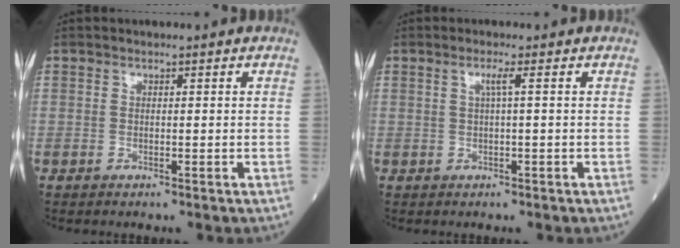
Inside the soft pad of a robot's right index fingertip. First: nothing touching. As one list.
[{"total": 1.4, "force": [0.3, -0.4, 1.3], "torque": [-0.028, 0.001, 0.006]}]